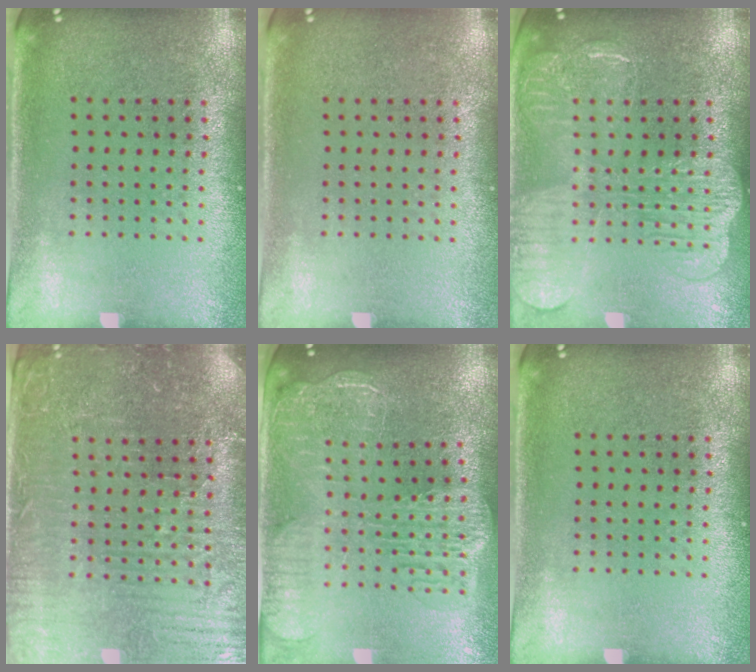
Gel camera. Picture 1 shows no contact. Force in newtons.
{"total": 0.0}
{"total": 3.9, "press": 3.9, "slide": 0.6}
{"total": 4.5, "press": 4.4, "slide": 1.3}
{"total": 2.8, "press": 2.3, "slide": 1.5}
{"total": 0.0}